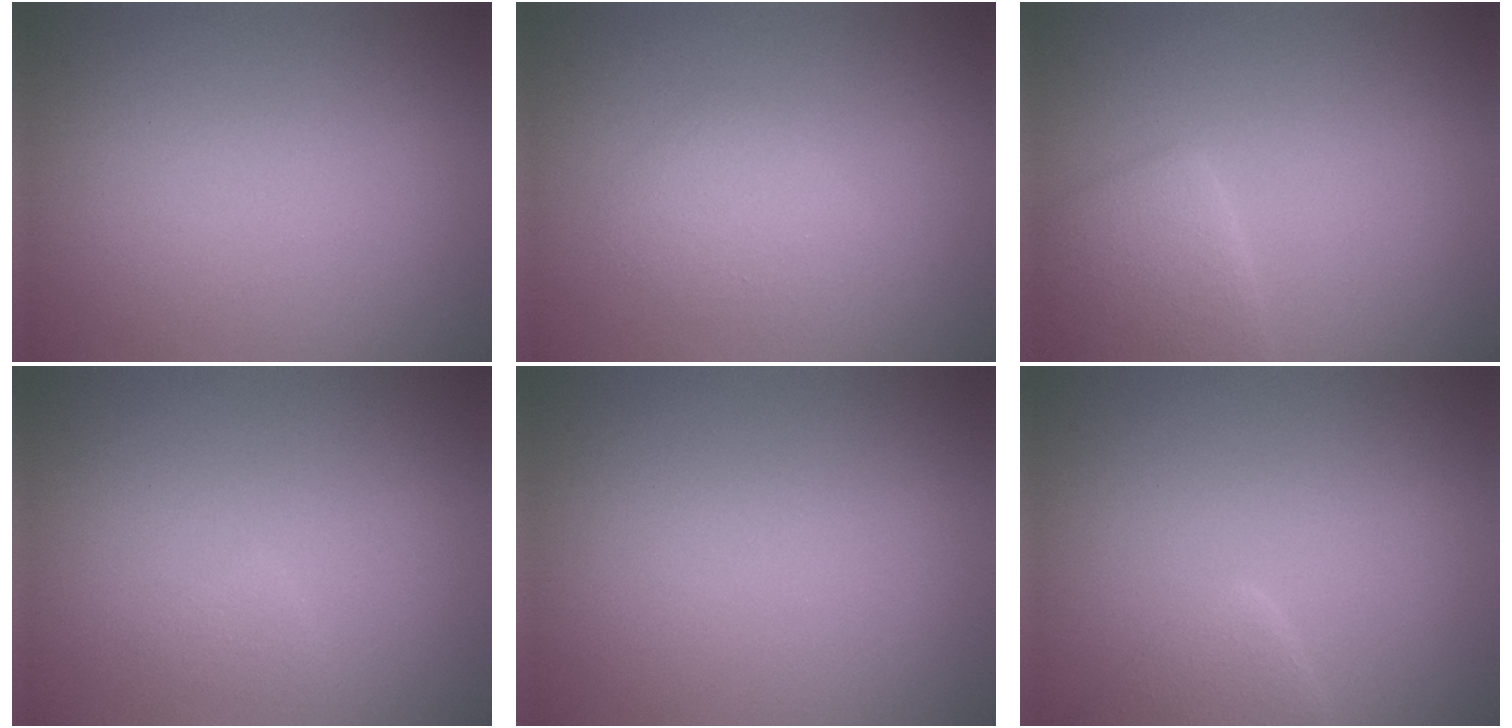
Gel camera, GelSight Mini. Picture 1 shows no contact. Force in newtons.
{"total": 2.1, "press": 2.1, "slide": 0.0}
{"total": 2.9, "press": 2.9, "slide": 0.1}
{"total": 0.8, "press": 0.8, "slide": 0.0}
{"total": 0.0}
{"total": 2.2, "press": 2.2, "slide": 0.1}